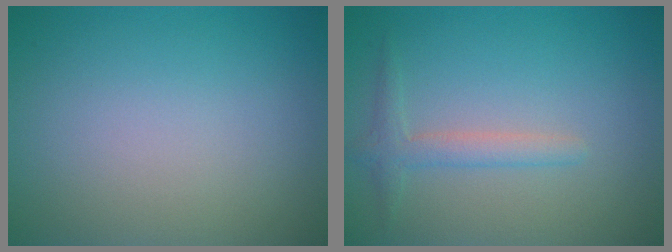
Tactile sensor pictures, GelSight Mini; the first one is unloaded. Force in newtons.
{"total": 1.9, "press": 1.9, "slide": 0.0}